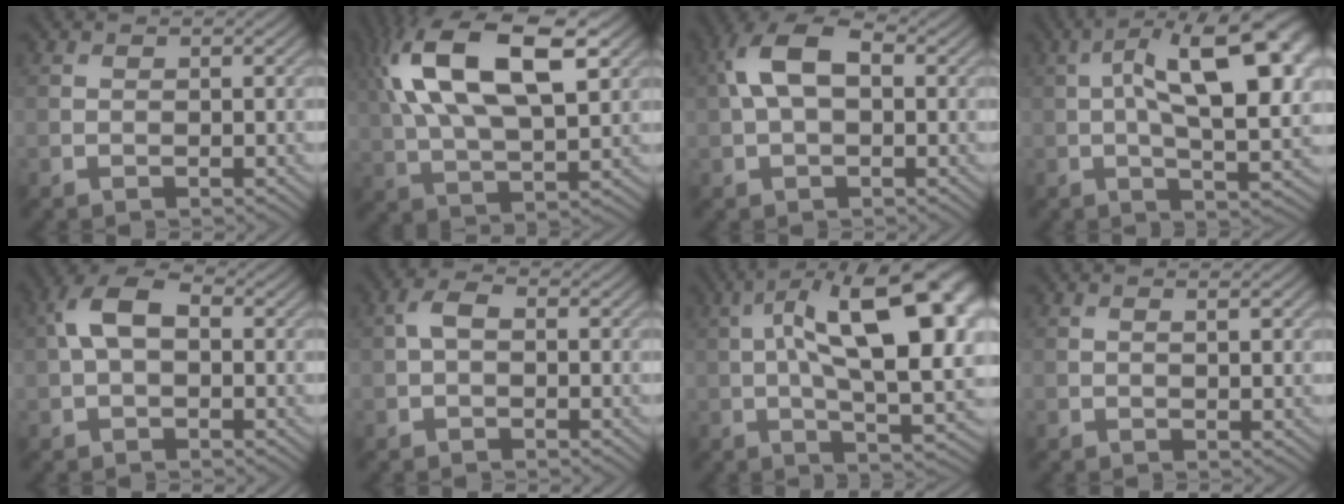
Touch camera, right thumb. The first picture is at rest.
{"total": 16.5, "force": [6.0, 7.5, 13.4], "torque": [-0.278, 0.026, 0.100]}
{"total": 7.9, "force": [1.6, 4.4, 6.3], "torque": [-0.139, 0.020, 0.022]}
{"total": 17.3, "force": [3.2, 7.4, 15.3], "torque": [-0.224, 0.032, 0.038]}
{"total": 6.2, "force": [1.2, 3.6, 4.9], "torque": [-0.101, 0.018, 0.014]}
{"total": 2.5, "force": [0.2, 1.5, 2.0], "torque": [-0.042, 0.009, 0.000]}
{"total": 19.3, "force": [3.4, 7.9, 17.3], "torque": [-0.253, 0.036, 0.043]}
{"total": 1.2, "force": [0.5, 0.1, 1.1], "torque": [-0.018, 0.002, 0.009]}